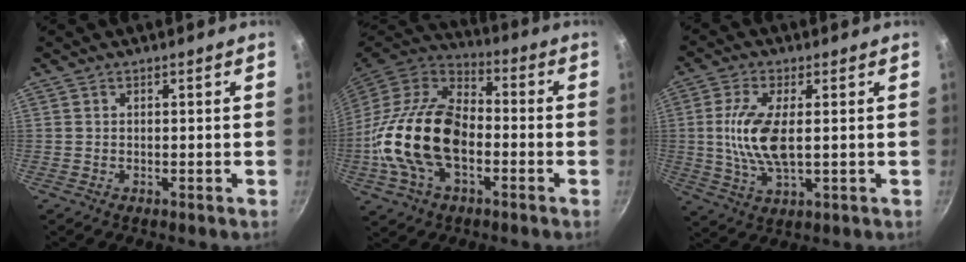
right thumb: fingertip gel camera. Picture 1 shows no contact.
{"total": 22.6, "force": [-4.0, 13.8, 17.4], "torque": [-0.319, 0.032, -0.086]}
{"total": 10.4, "force": [0.7, 4.2, 9.5], "torque": [-0.198, -0.004, 0.014]}